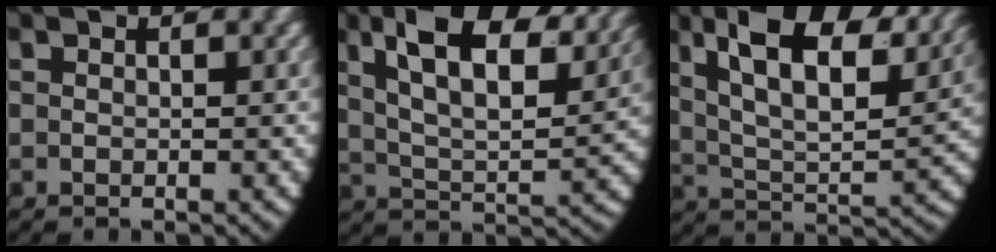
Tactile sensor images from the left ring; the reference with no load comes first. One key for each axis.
{"total": 10.6, "fx": 6.2, "fy": 4.3, "fz": 7.4, "tx": -0.139, "ty": 0.006, "tz": 0.094}
{"total": 11.6, "fx": 6.5, "fy": 5.2, "fz": 8.1, "tx": -0.162, "ty": -0.002, "tz": 0.103}